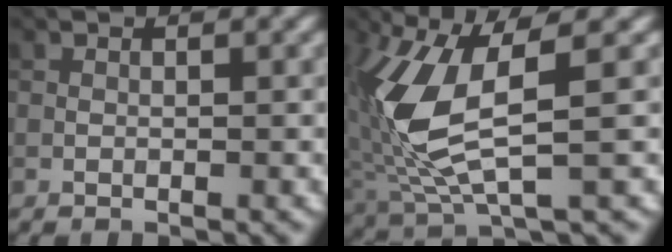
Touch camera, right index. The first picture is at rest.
{"total": 7.9, "force": [1.4, 2.7, 7.3], "torque": [-0.182, -0.010, 0.035]}